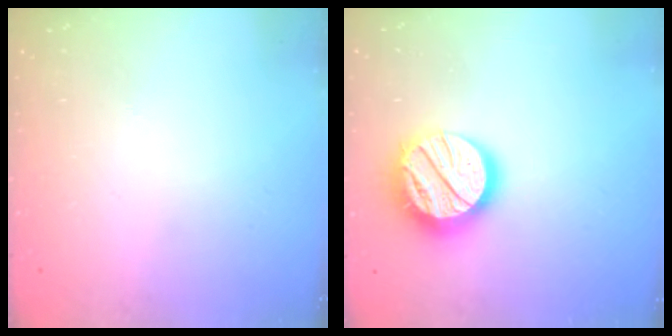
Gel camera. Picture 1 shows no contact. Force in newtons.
{"total": 18.4, "press": 18.3, "slide": 1.6}